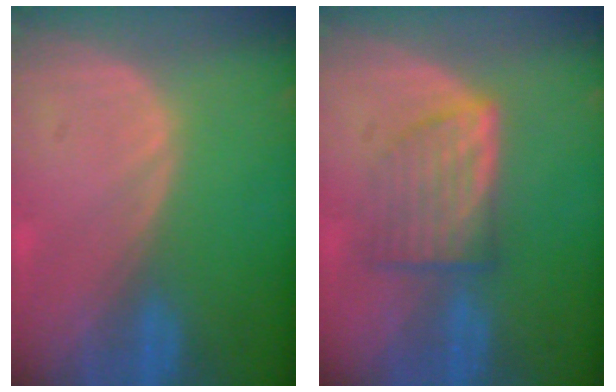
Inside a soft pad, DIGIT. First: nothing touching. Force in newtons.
{"total": 6.3, "press": 5.9, "slide": 2.1}